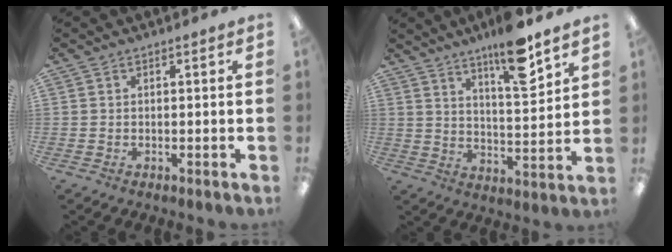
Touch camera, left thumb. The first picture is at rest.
{"total": 13.1, "force": [9.8, 2.9, 8.3], "torque": [-0.120, -0.059, 0.160]}